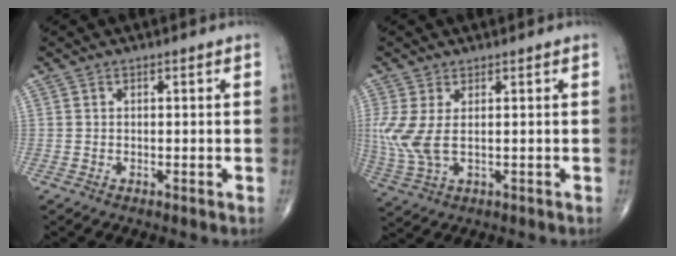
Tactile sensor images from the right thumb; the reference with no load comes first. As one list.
[{"total": 7.2, "force": [0.7, 3.5, 6.3], "torque": [-0.172, -0.004, 0.026]}]